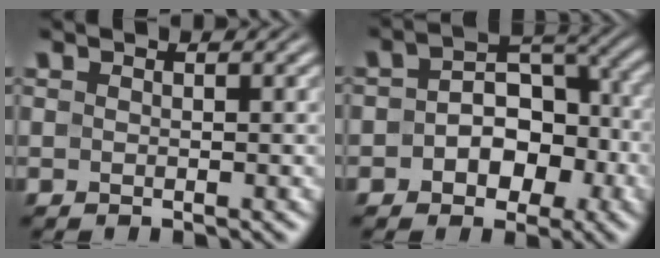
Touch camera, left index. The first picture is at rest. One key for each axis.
{"total": 6.2, "fx": -1.4, "fy": 4.4, "fz": 4.1, "tx": -0.048, "ty": 0.004, "tz": -0.024}